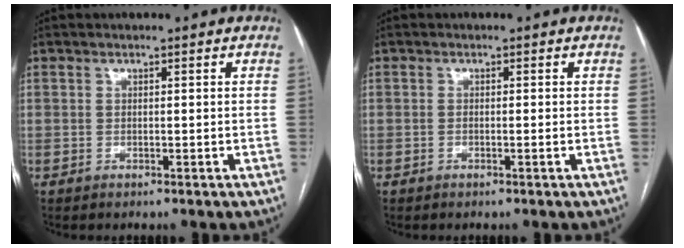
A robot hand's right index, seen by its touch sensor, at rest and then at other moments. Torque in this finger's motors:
{"motor_torque": [-0.03, -0.05, -0.03, 0.00]}